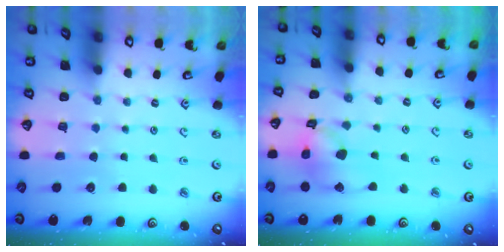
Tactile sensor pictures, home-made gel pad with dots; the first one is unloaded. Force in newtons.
{"total": 13.3, "press": 13.1, "slide": 1.8}